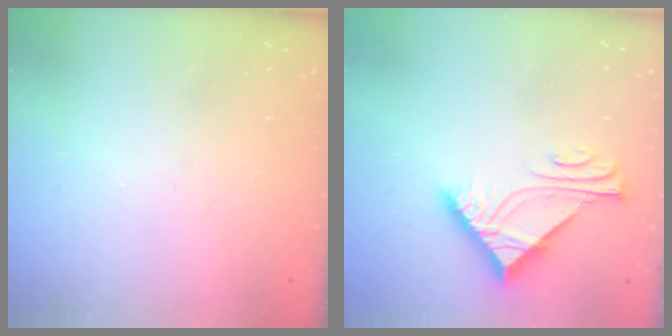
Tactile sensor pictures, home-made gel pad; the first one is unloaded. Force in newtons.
{"total": 9.4, "press": 9.4, "slide": 0.8}